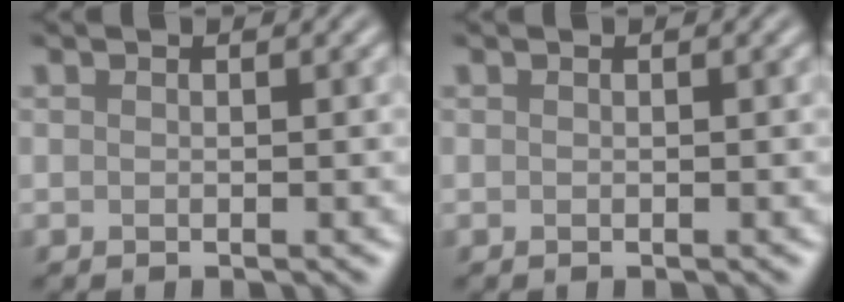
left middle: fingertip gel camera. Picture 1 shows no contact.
{"total": 0.0}